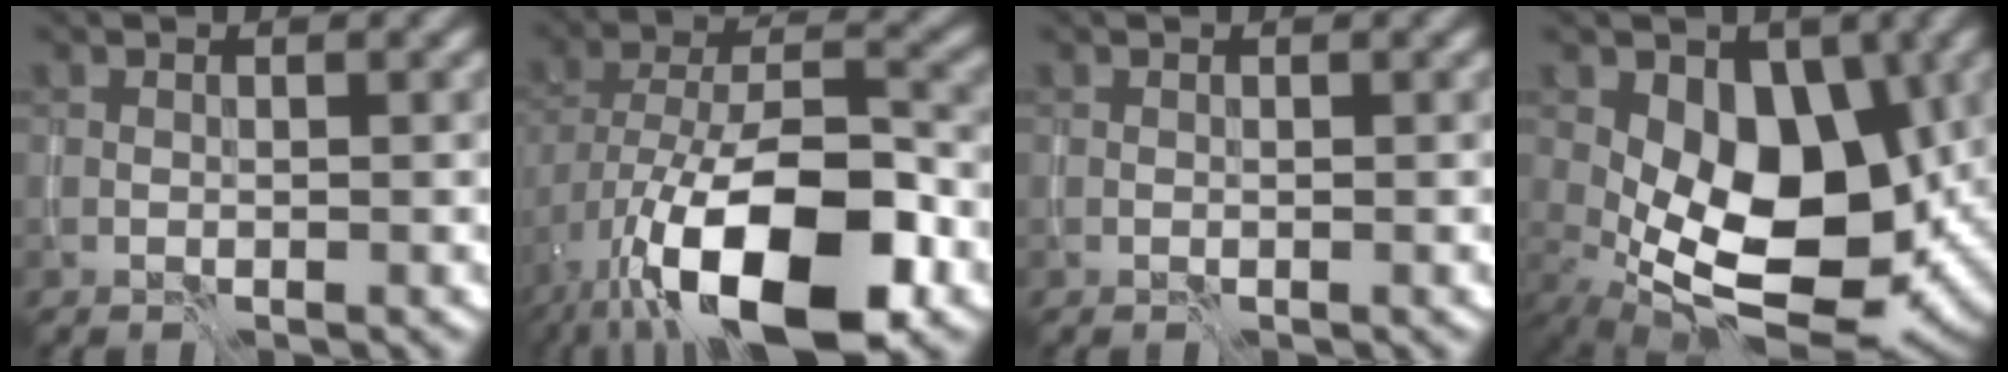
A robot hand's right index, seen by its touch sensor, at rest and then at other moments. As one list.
[{"total": 15.8, "force": [-7.6, 6.7, 12.1], "torque": [-0.203, -0.017, -0.134]}, {"total": 0.0}, {"total": 10.3, "force": [-0.1, 6.4, 8.0], "torque": [-0.124, -0.019, 0.002]}]